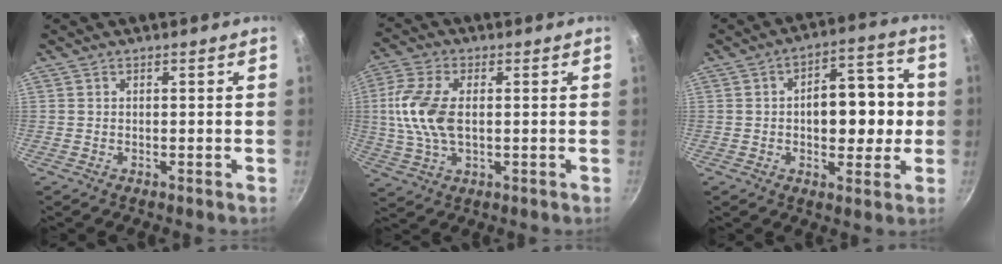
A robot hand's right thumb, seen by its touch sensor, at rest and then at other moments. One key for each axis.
{"total": 11.4, "fx": 0.6, "fy": 6.3, "fz": 9.5, "tx": -0.194, "ty": 0.008, "tz": 0.004}
{"total": 13.5, "fx": -0.4, "fy": 7.9, "fz": 10.9, "tx": -0.105, "ty": 0.030, "tz": -0.010}